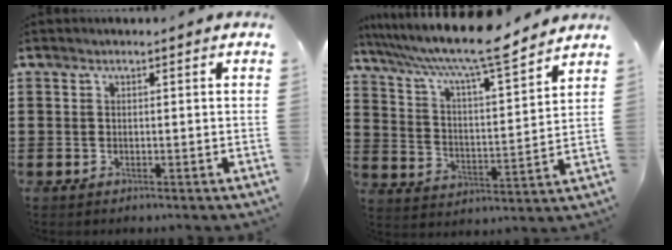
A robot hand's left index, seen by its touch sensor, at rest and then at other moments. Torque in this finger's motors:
{"motor_torque": [1.73, -0.40, 0.65, 0.21]}